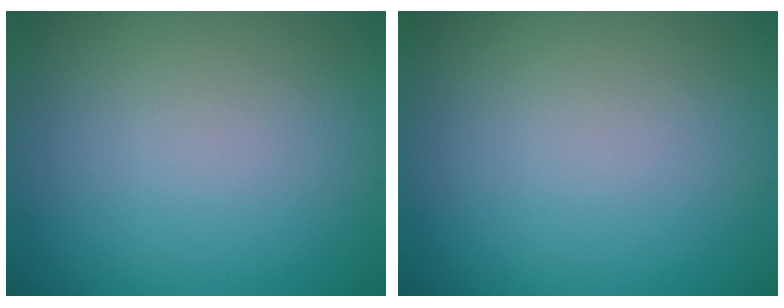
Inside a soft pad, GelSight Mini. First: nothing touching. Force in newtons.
{"total": 0.0}